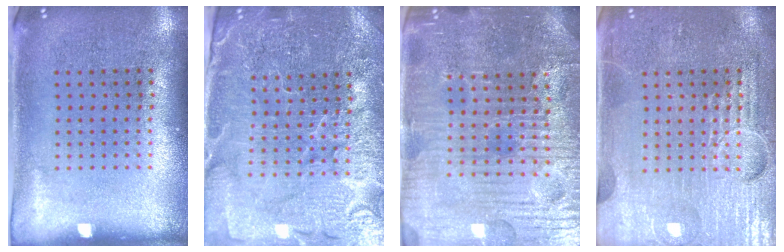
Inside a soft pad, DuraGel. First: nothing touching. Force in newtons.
{"total": 4.6, "press": 4.3, "slide": 1.5}
{"total": 5.4, "press": 5.2, "slide": 1.8}
{"total": 3.9, "press": 3.9, "slide": 0.4}